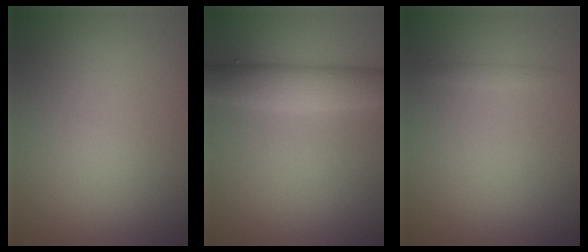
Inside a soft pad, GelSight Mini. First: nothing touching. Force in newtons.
{"total": 4.5, "press": 4.5, "slide": 0.1}
{"total": 0.5, "press": 0.5, "slide": 0.0}